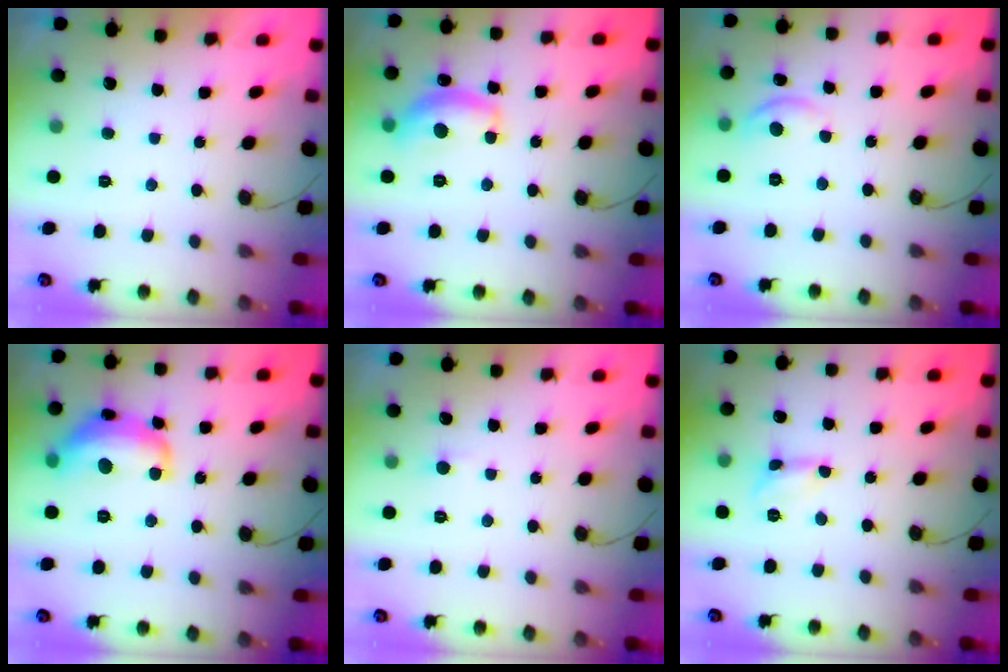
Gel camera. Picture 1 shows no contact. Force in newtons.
{"total": 13.3, "press": 13.3, "slide": 0.8}
{"total": 5.5, "press": 5.5, "slide": 0.6}
{"total": 14.0, "press": 14.0, "slide": 0.8}
{"total": 2.0, "press": 2.0, "slide": 0.2}
{"total": 2.6, "press": 2.6, "slide": 0.2}